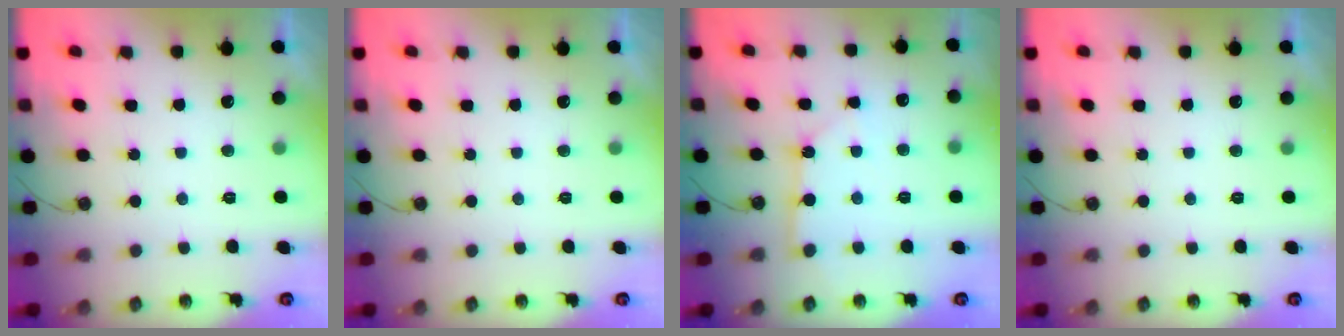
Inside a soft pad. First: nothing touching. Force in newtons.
{"total": 0.0}
{"total": 2.8, "press": 2.8, "slide": 0.1}
{"total": 0.0}